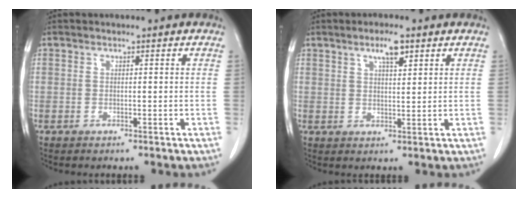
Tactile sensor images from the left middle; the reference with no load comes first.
{"total": 3.8, "force": [2.4, 0.8, 2.9], "torque": [-0.053, 0.002, 0.041]}